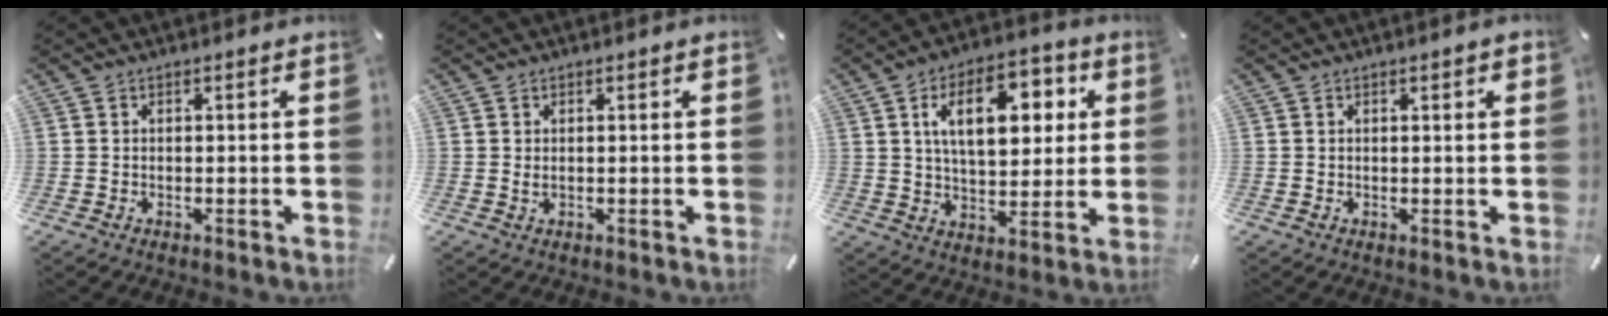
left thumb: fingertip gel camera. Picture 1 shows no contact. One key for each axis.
{"total": 0.8, "fx": 0.2, "fy": 0.5, "fz": 0.6, "tx": -0.014, "ty": 0.003, "tz": 0.002}
{"total": 15.4, "fx": 5.0, "fy": 8.9, "fz": 11.5, "tx": -0.178, "ty": 0.003, "tz": 0.083}
{"total": 0.9, "fx": 0.4, "fy": 0.1, "fz": 0.8, "tx": -0.015, "ty": 0.000, "tz": 0.007}